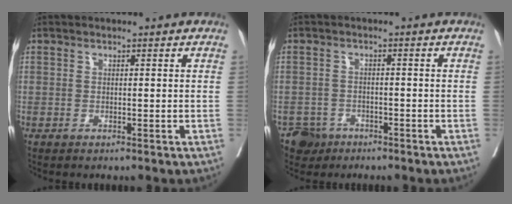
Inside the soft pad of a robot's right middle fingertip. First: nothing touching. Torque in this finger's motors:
{"motor_torque": [-0.14, 0.14, -0.04, -0.01]}